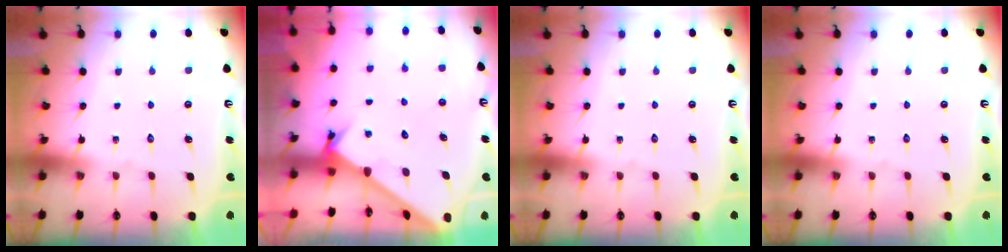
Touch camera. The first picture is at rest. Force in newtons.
{"total": 2.2, "press": 2.2, "slide": 0.0}
{"total": 0.0}
{"total": 0.0}